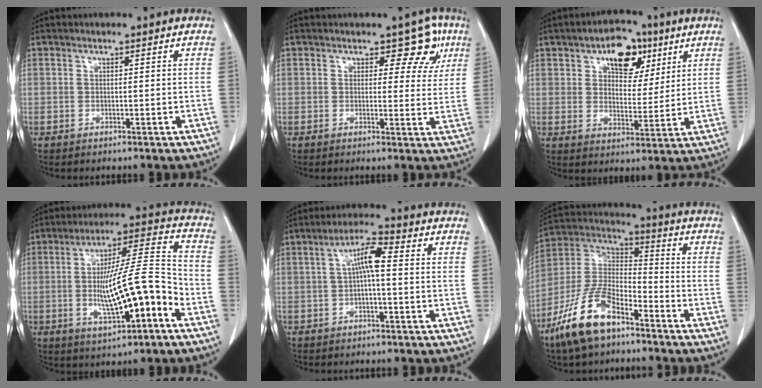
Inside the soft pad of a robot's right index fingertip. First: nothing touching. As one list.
[{"total": 5.9, "force": [3.0, 3.6, 3.6], "torque": [-0.013, 0.008, 0.028]}, {"total": 9.5, "force": [4.9, 5.6, 6.0], "torque": [-0.087, 0.018, 0.079]}, {"total": 15.3, "force": [-4.5, 2.0, 14.5], "torque": [-0.245, 0.011, -0.068]}, {"total": 5.2, "force": [0.2, 0.7, 5.1], "torque": [-0.093, 0.018, 0.003]}, {"total": 14.3, "force": [-9.5, 5.5, 9.2], "torque": [-0.197, 0.004, -0.184]}]